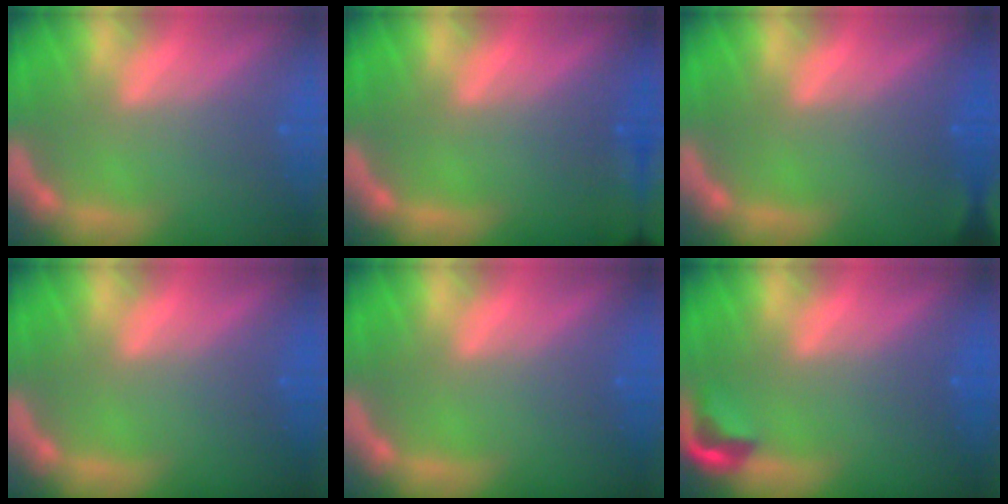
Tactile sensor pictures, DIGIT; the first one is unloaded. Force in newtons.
{"total": 8.5}
{"total": 1.4}
{"total": 0.0}
{"total": 0.0}
{"total": 2.4}